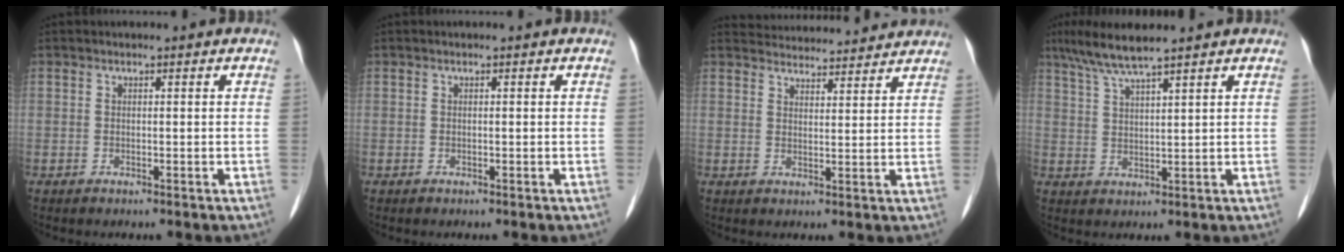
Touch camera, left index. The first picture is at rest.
{"total": 0.0}
{"total": 12.4, "force": [12.1, 1.7, 2.1], "torque": [-0.022, 0.025, 0.156]}
{"total": 6.5, "force": [5.2, -0.2, 3.9], "torque": [-0.079, 0.016, 0.099]}